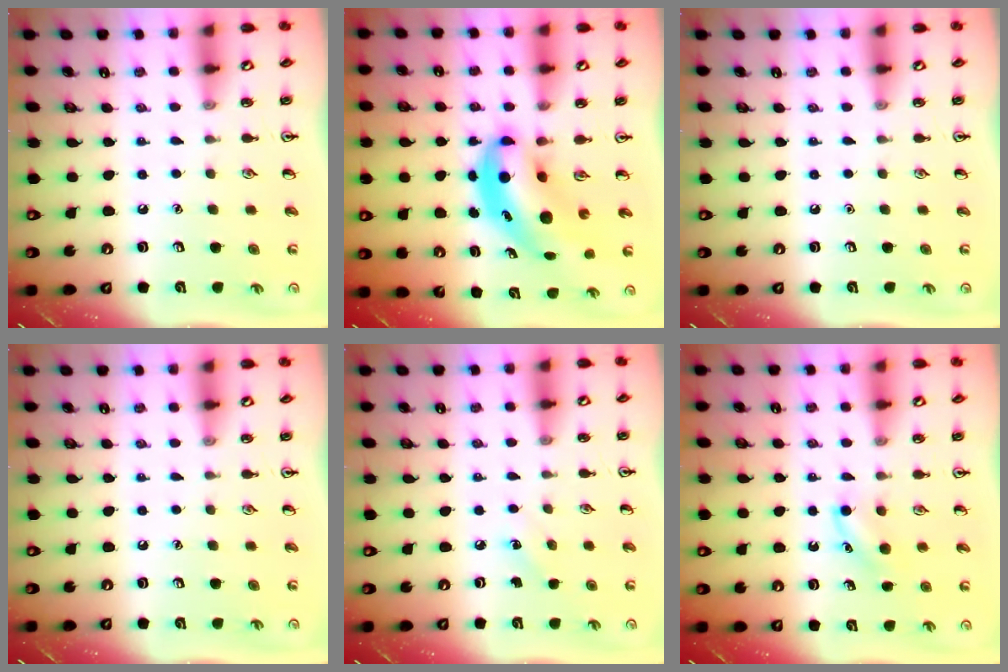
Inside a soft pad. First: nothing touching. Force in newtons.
{"total": 6.6, "press": 6.4, "slide": 1.6}
{"total": 0.0}
{"total": 0.0}
{"total": 4.3, "press": 4.1, "slide": 1.4}
{"total": 4.3, "press": 4.1, "slide": 1.3}